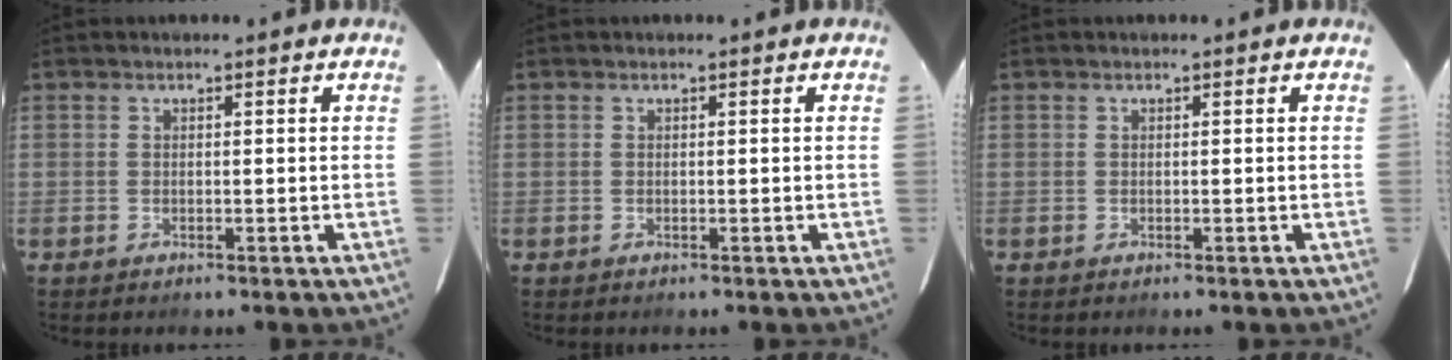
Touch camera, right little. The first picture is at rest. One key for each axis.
{"total": 0.0}
{"total": 0.0}